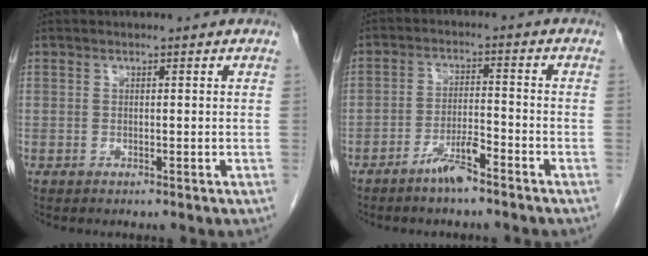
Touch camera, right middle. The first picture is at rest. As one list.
[{"total": 4.8, "force": [-3.7, 0.6, 3.1], "torque": [-0.060, -0.001, -0.068]}]